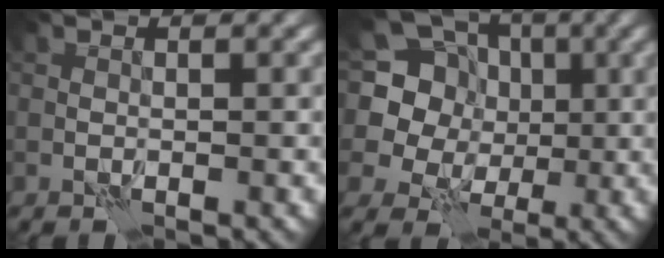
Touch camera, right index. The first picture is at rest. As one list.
[{"total": 13.3, "force": [4.0, 11.5, 5.5], "torque": [-0.134, 0.035, 0.049]}]